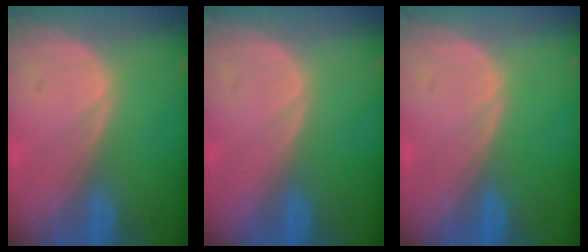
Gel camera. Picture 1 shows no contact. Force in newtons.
{"total": 0.0}
{"total": 0.0}